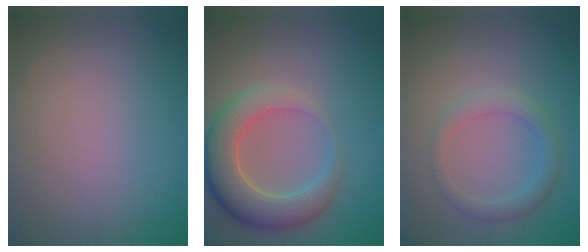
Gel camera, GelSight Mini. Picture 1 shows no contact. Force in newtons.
{"total": 6.5, "press": 6.5, "slide": 0.6}
{"total": 2.3, "press": 2.3, "slide": 0.2}